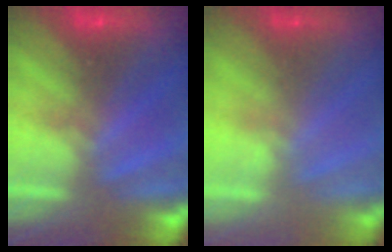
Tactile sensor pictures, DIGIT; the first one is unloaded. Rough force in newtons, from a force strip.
{"total": 2.3}